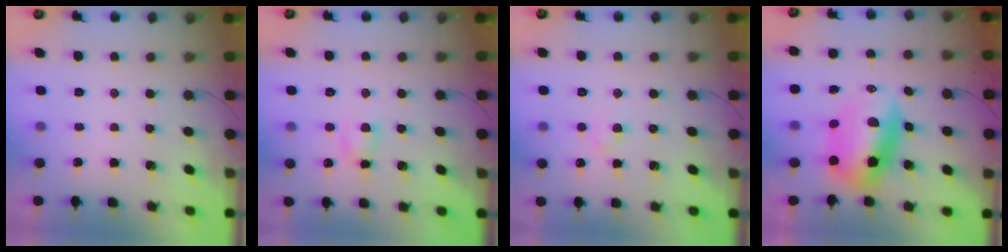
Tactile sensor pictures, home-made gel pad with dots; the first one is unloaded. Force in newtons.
{"total": 4.4, "press": 4.3, "slide": 0.9}
{"total": 2.4, "press": 2.3, "slide": 0.8}
{"total": 9.7, "press": 9.4, "slide": 2.6}